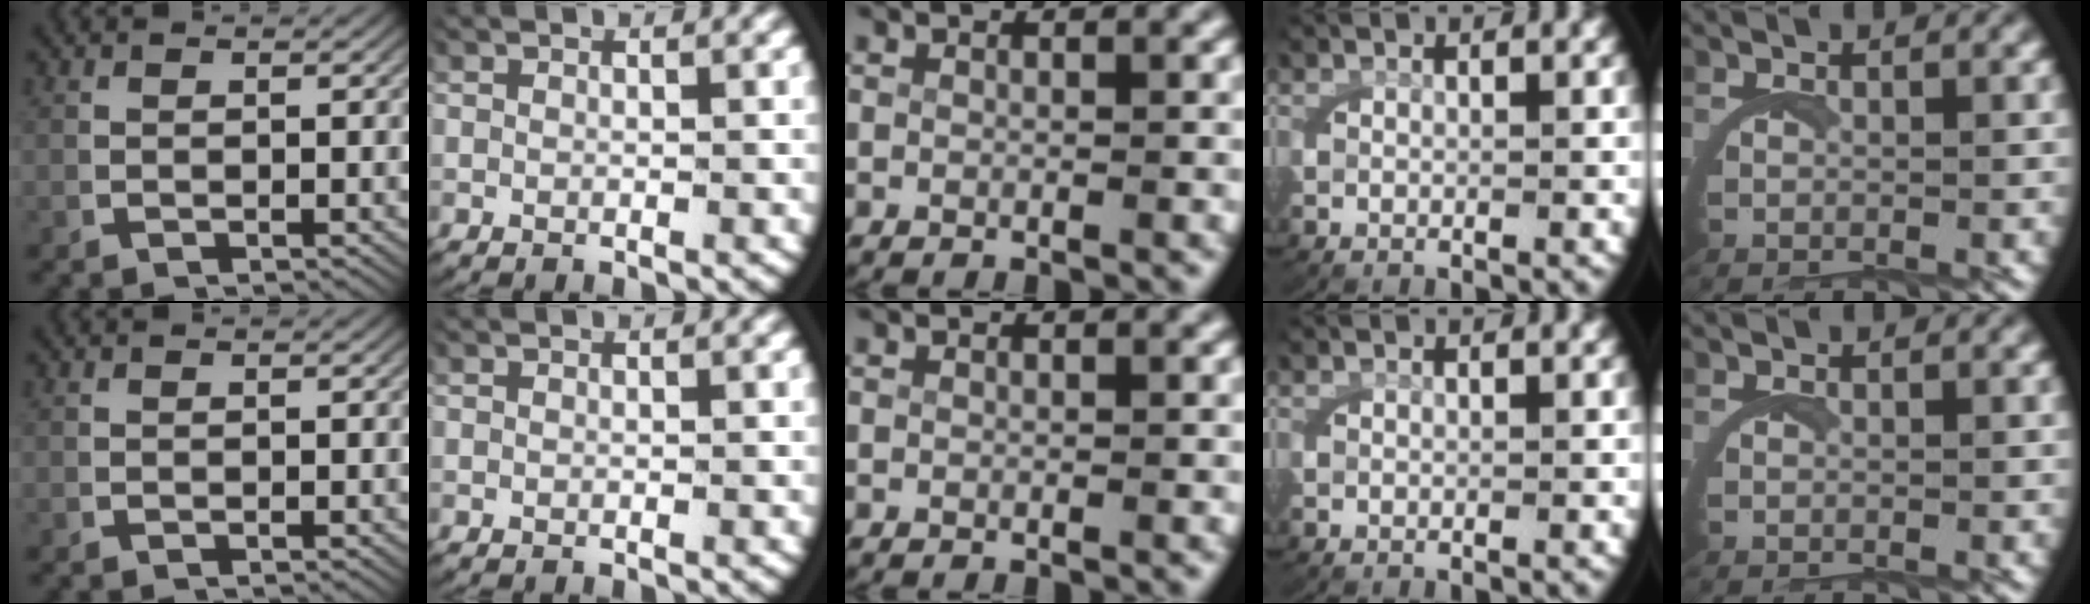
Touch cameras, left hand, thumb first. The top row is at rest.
{}